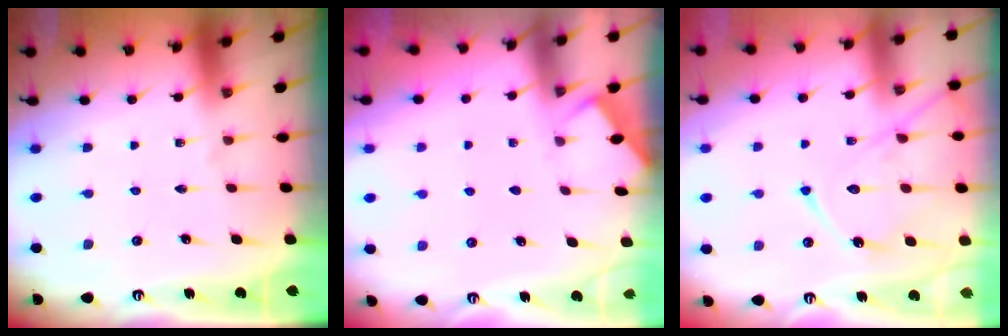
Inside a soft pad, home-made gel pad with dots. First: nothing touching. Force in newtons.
{"total": 2.0, "press": 1.9, "slide": 0.3}
{"total": 13.5, "press": 13.4, "slide": 1.3}